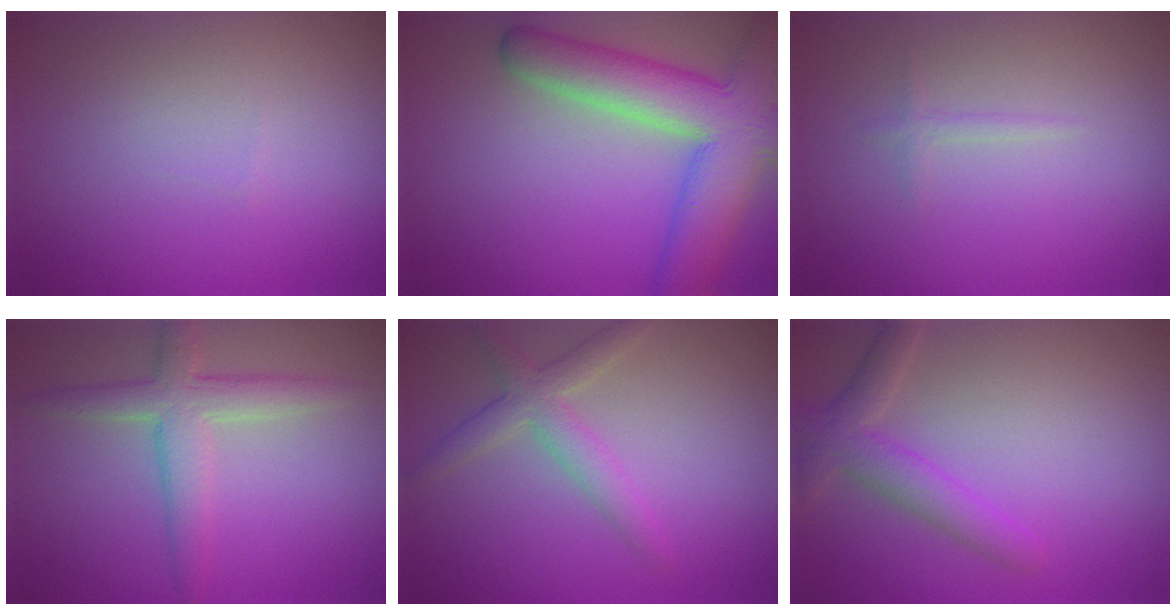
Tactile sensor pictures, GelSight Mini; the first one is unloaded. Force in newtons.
{"total": 9.5, "press": 9.5, "slide": 0.6}
{"total": 0.8, "press": 0.8, "slide": 0.1}
{"total": 4.0, "press": 4.0, "slide": 0.2}
{"total": 3.1, "press": 3.1, "slide": 0.2}
{"total": 3.2, "press": 3.2, "slide": 0.1}